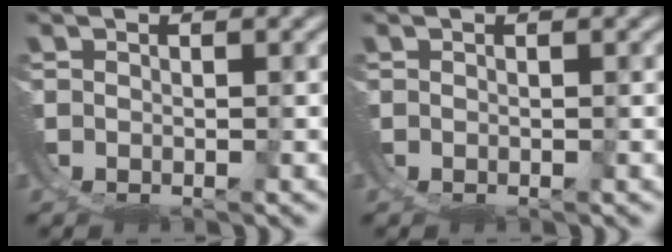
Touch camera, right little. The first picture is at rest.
{"total": 0.0}